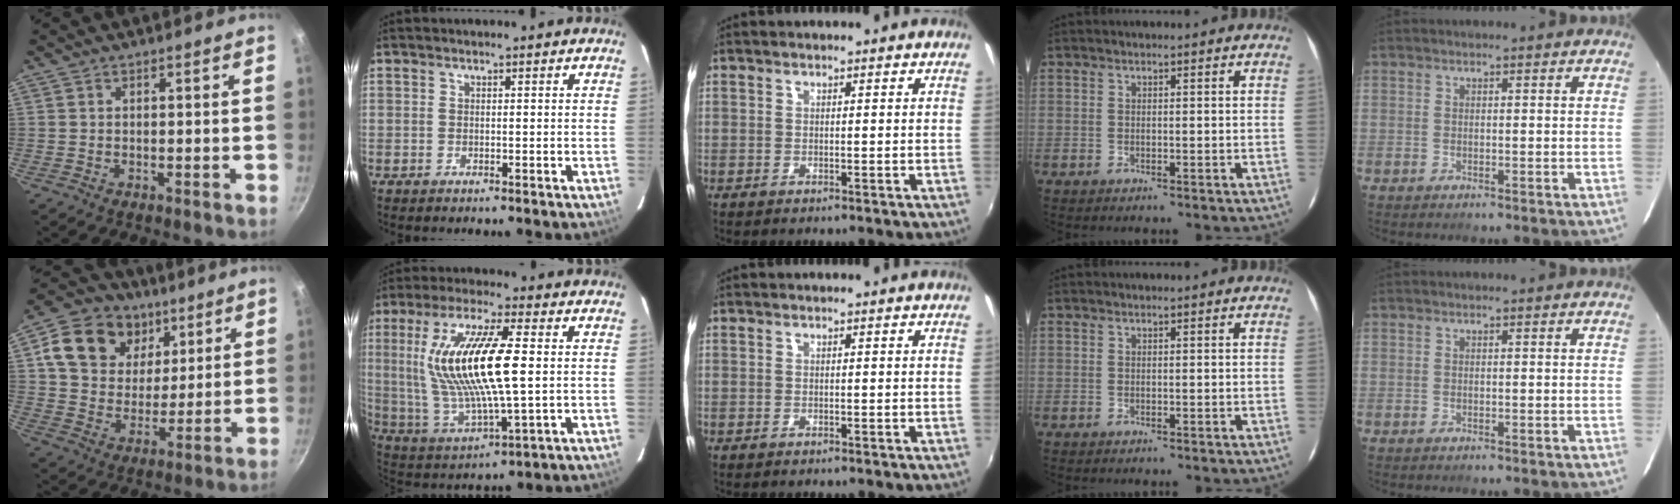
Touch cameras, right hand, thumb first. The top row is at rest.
{"thumb": {"total": 17.0, "force": [7.3, 13.1, 8.1], "torque": [-0.118, -0.018, 0.123]}, "index": {"total": 19.1, "force": [2.5, 4.5, 18.4], "torque": [-0.359, -0.003, 0.060]}}